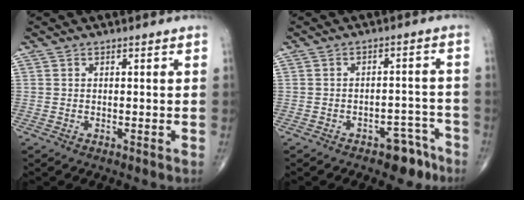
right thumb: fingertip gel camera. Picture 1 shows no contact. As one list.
[{"total": 6.4, "force": [-4.4, 3.3, 3.2], "torque": [-0.019, 0.044, -0.056]}]